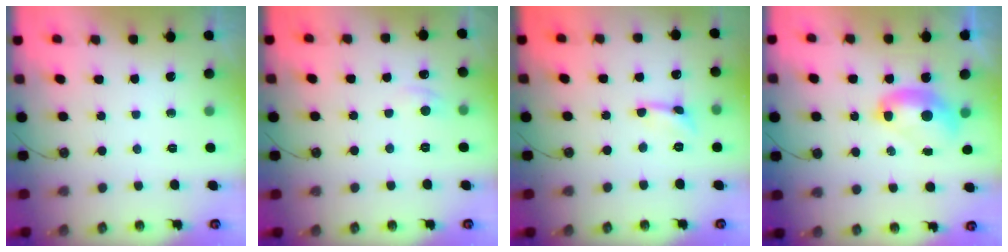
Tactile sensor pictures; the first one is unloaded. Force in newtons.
{"total": 1.1, "press": 0.9, "slide": 0.6}
{"total": 2.0, "press": 1.9, "slide": 0.5}
{"total": 2.8, "press": 2.8, "slide": 0.1}